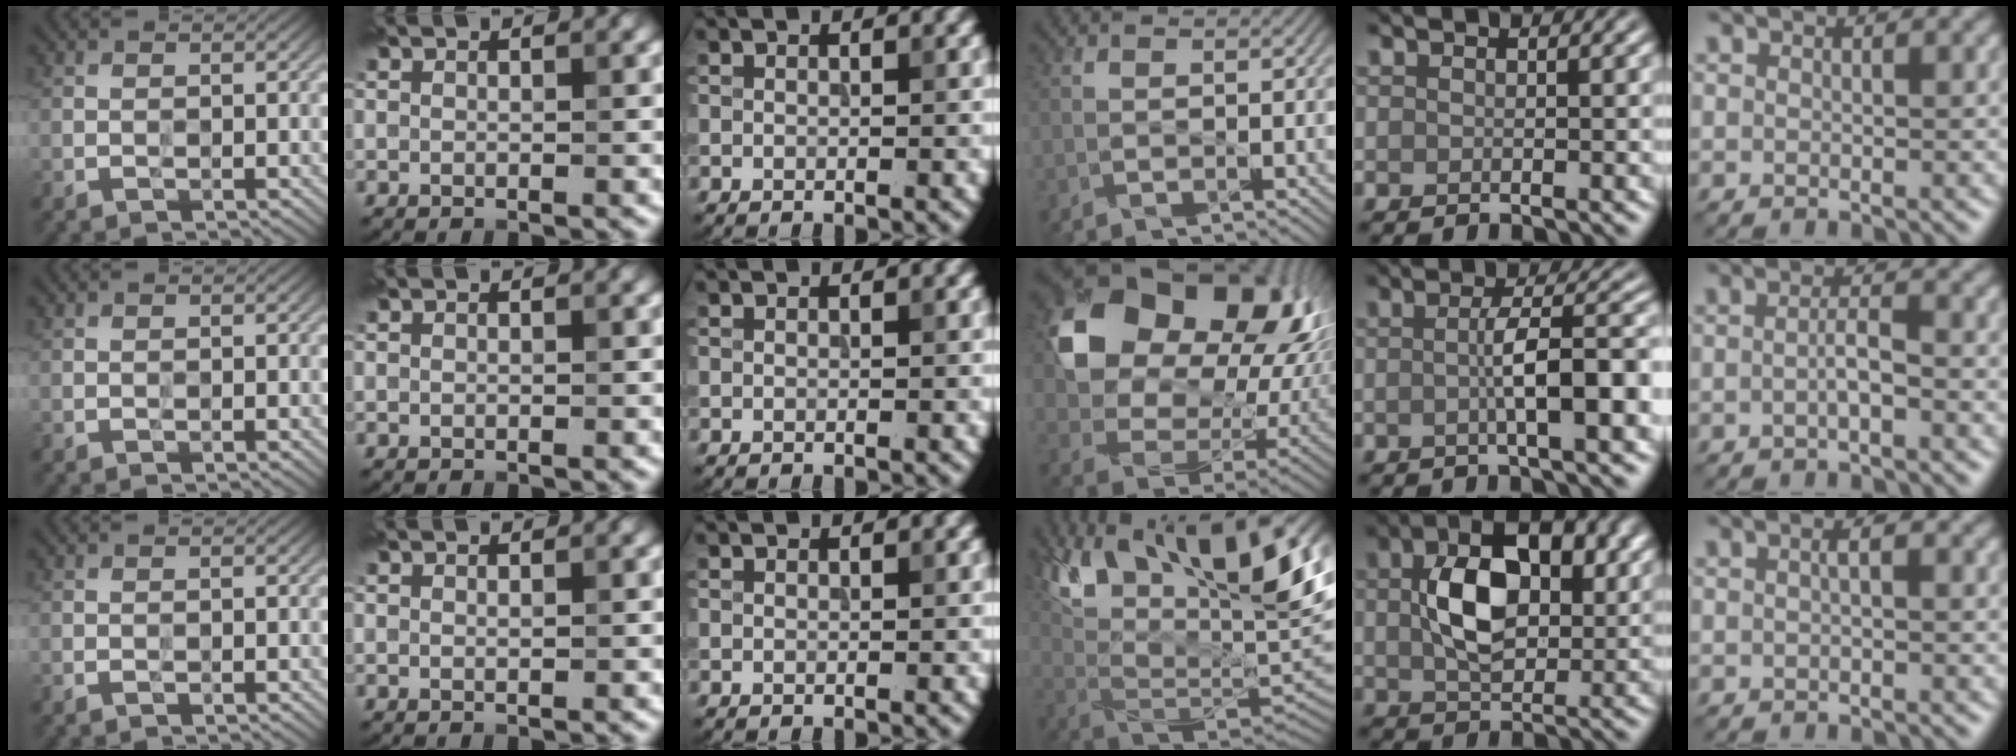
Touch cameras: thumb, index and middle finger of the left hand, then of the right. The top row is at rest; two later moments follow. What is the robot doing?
{"motion": "wipe", "object": "glasses"}